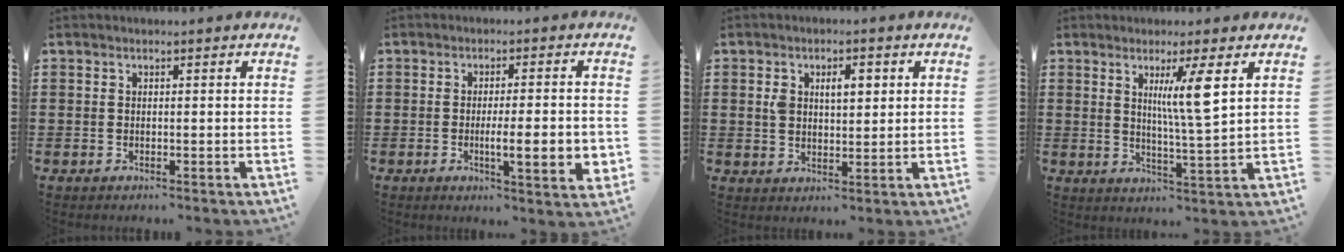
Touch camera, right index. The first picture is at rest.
{"total": 7.1, "force": [-1.3, 1.2, 6.8], "torque": [-0.096, -0.010, -0.024]}
{"total": 4.3, "force": [1.2, 2.5, 3.2], "torque": [-0.055, 0.008, 0.015]}
{"total": 6.4, "force": [2.5, 0.1, 5.9], "torque": [-0.107, -0.008, 0.034]}